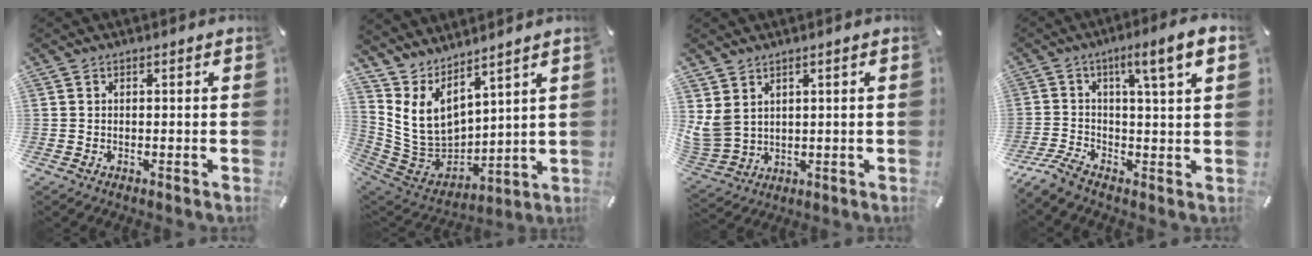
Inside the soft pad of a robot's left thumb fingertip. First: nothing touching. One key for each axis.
{"total": 9.4, "fx": 5.7, "fy": 6.5, "fz": 3.6, "tx": -0.092, "ty": -0.058, "tz": 0.121}
{"total": 6.3, "fx": 2.7, "fy": 5.1, "fz": 2.4, "tx": -0.075, "ty": -0.014, "tz": 0.052}
{"total": 8.9, "fx": 1.1, "fy": 1.4, "fz": 8.7, "tx": -0.150, "ty": -0.011, "tz": 0.011}